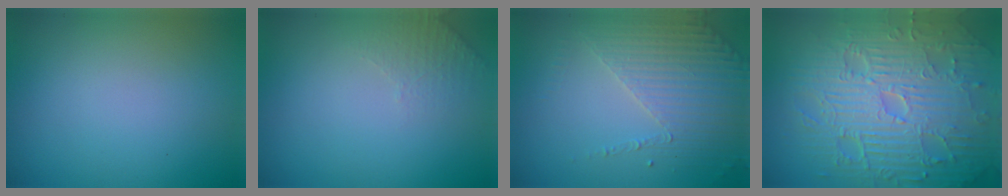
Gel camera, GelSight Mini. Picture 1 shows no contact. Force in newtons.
{"total": 1.6, "press": 1.5, "slide": 0.4}
{"total": 4.3, "press": 3.3, "slide": 2.7}
{"total": 11.2, "press": 7.3, "slide": 8.5}